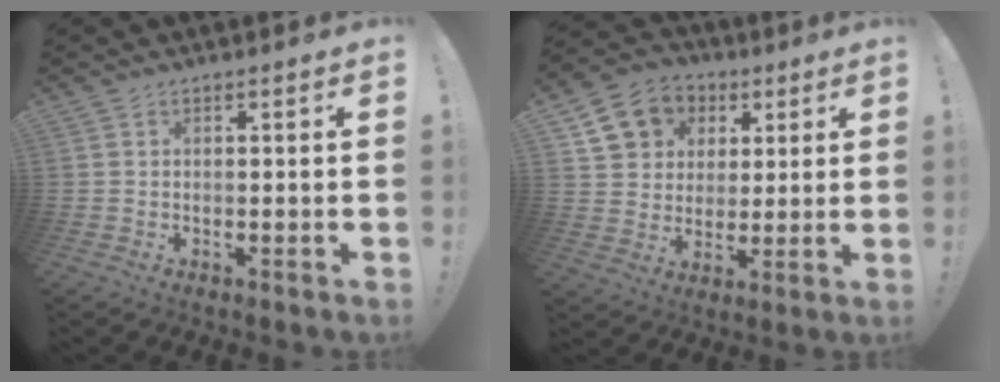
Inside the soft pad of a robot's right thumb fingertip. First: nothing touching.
{"total": 12.5, "force": [5.0, 10.6, 4.2], "torque": [-0.056, -0.019, 0.106]}